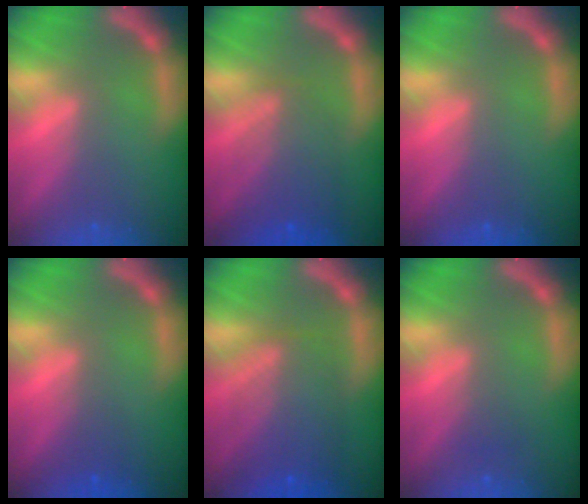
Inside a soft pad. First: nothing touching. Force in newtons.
{"total": 5.5}
{"total": 0.0}
{"total": 1.5}
{"total": 7.1}
{"total": 1.0}